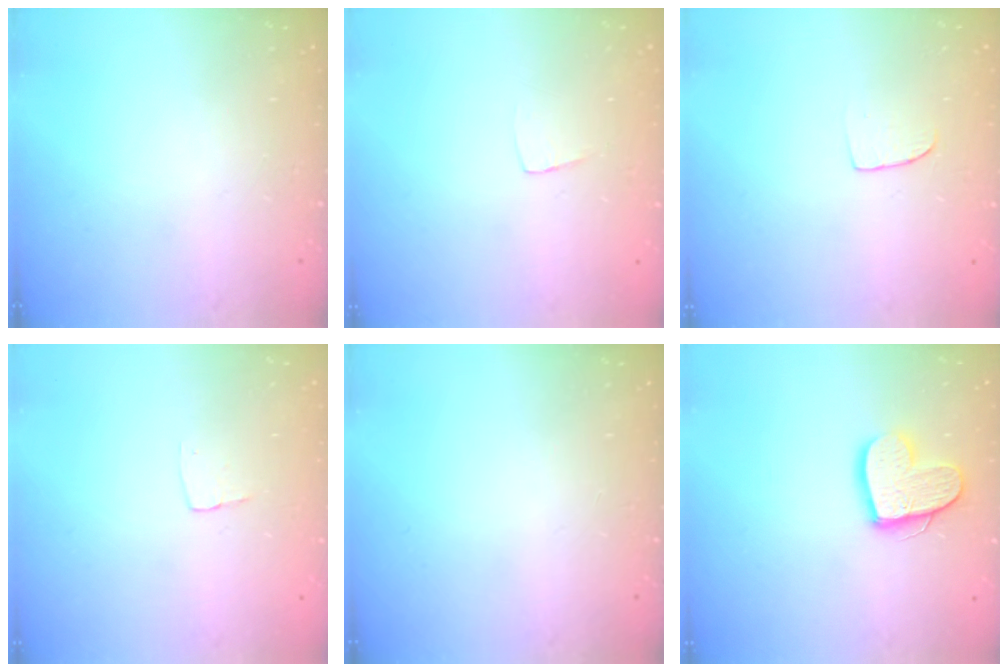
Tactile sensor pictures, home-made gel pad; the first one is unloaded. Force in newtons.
{"total": 3.5, "press": 3.5, "slide": 0.2}
{"total": 5.5, "press": 5.5, "slide": 0.3}
{"total": 3.4, "press": 3.4, "slide": 0.2}
{"total": 0.0}
{"total": 12.9, "press": 12.9, "slide": 1.0}